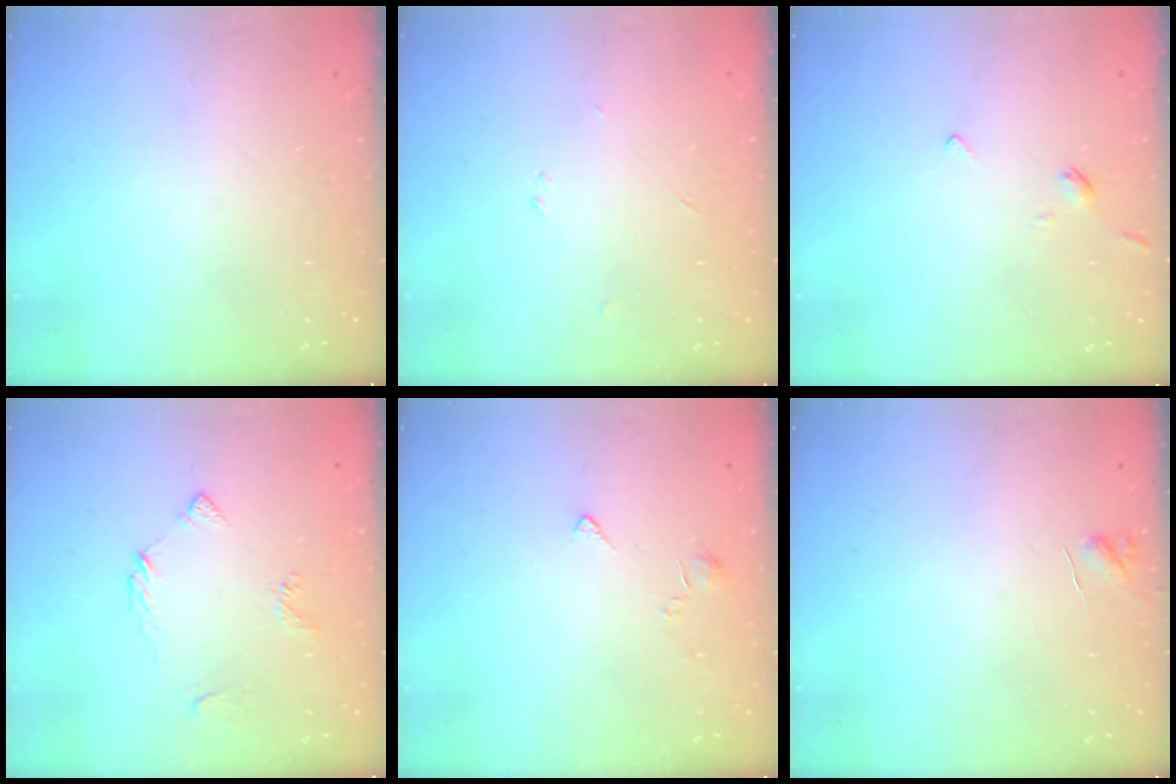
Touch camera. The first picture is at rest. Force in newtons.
{"total": 2.3, "press": 2.3, "slide": 0.3}
{"total": 2.4, "press": 2.3, "slide": 0.6}
{"total": 4.4, "press": 4.3, "slide": 0.7}
{"total": 2.7, "press": 2.6, "slide": 0.5}
{"total": 4.7, "press": 4.7, "slide": 0.5}